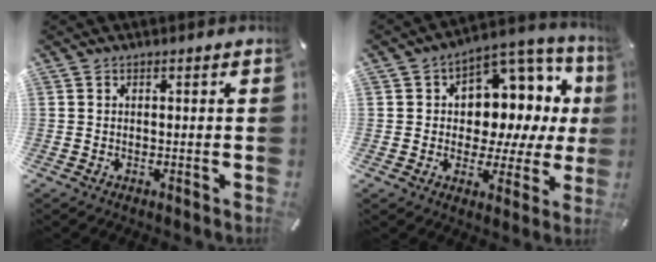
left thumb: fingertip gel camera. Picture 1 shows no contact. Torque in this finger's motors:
{"motor_torque": [1.37, 1.87, 1.11, -0.28, 0.23]}